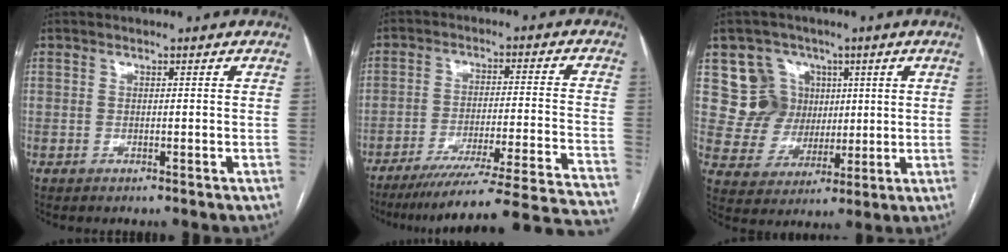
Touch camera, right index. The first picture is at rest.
{"total": 28.9, "force": [-26.4, -1.4, 11.5], "torque": [-0.083, -0.036, -0.352]}
{"total": 10.1, "force": [3.8, 9.3, 1.2], "torque": [-0.025, 0.040, 0.077]}